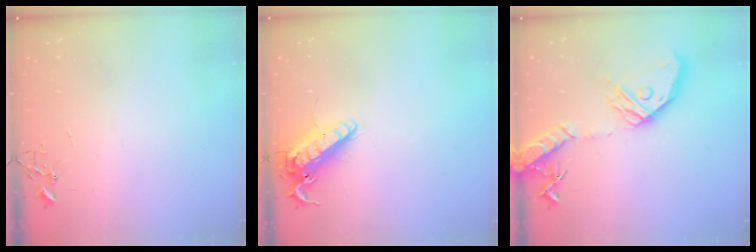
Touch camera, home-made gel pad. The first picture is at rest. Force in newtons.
{"total": 13.8, "press": 13.7, "slide": 2.0}
{"total": 21.3, "press": 21.1, "slide": 3.1}